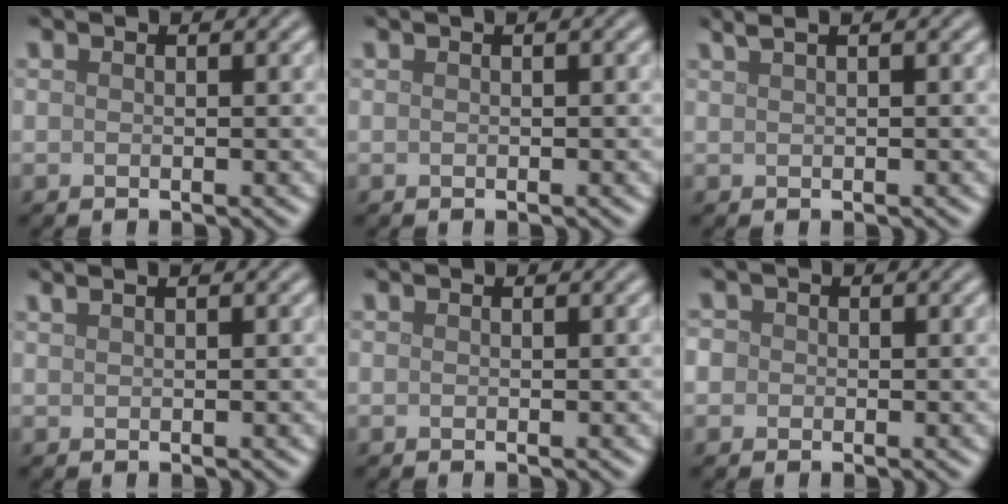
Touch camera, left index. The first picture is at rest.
{"total": 0.5, "force": [0.2, 0.1, 0.5], "torque": [-0.008, 0.008, 0.004]}
{"total": 2.7, "force": [1.6, 1.2, 1.8], "torque": [-0.018, 0.014, 0.003]}
{"total": 1.2, "force": [0.9, 0.5, 0.7], "torque": [-0.011, 0.001, 0.008]}
{"total": 0.0}
{"total": 1.8, "force": [0.3, 1.7, 0.6], "torque": [0.001, 0.008, -0.010]}